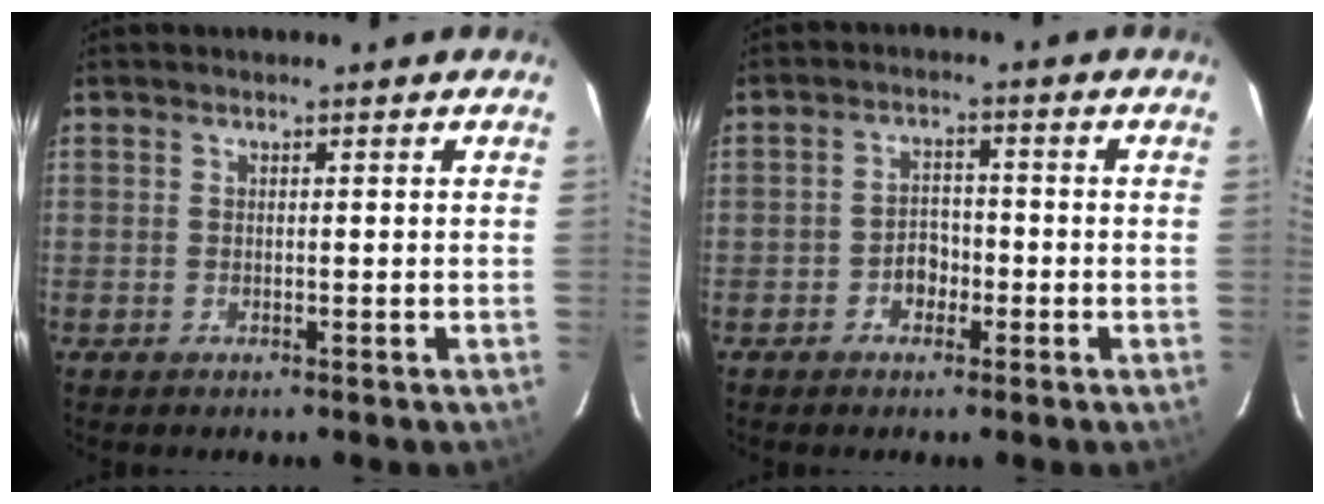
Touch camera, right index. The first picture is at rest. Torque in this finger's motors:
{"motor_torque": [0.60, 0.10, 0.10, 0.02]}